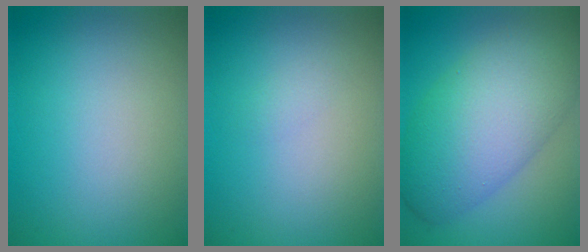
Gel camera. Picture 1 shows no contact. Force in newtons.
{"total": 0.6, "press": 0.6, "slide": 0.1}
{"total": 10.0, "press": 10.0, "slide": 0.2}